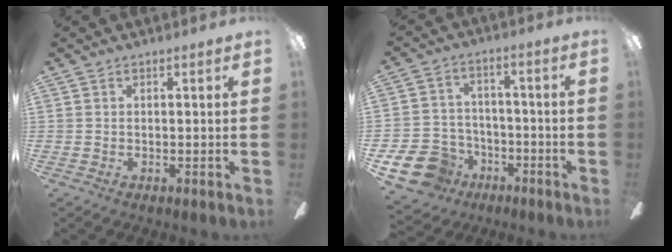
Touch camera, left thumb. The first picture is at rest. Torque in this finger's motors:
{"motor_torque": [-0.15, 0.35, 0.06, 0.03, 0.03]}